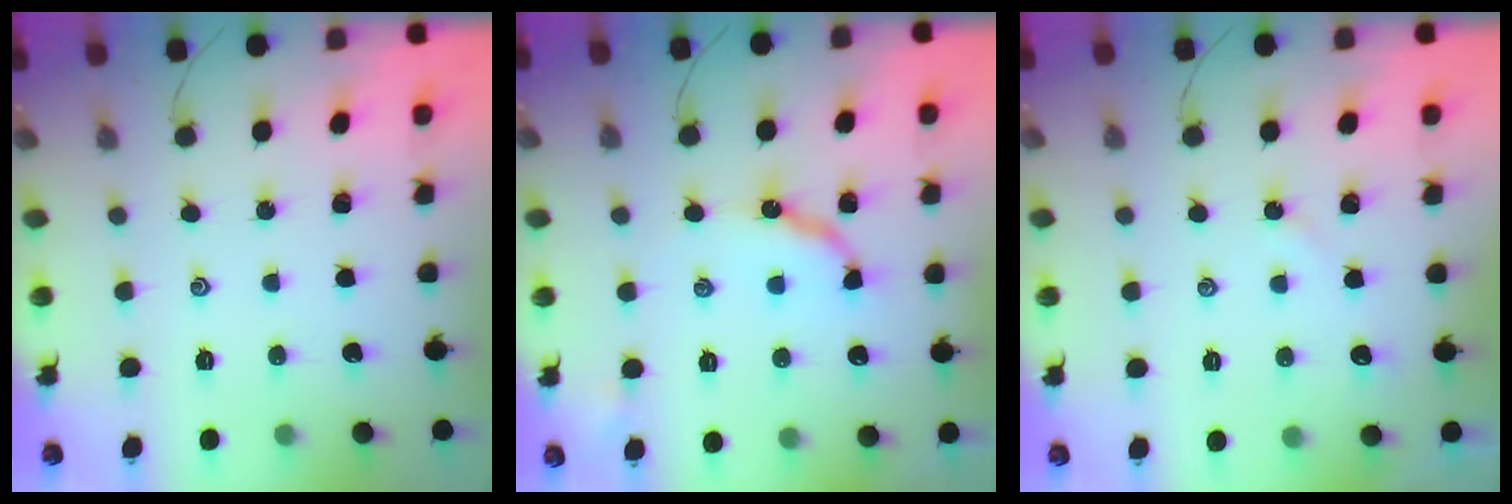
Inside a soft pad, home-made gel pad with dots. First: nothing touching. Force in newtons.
{"total": 8.9, "press": 8.9, "slide": 0.7}
{"total": 3.4, "press": 3.4, "slide": 0.4}